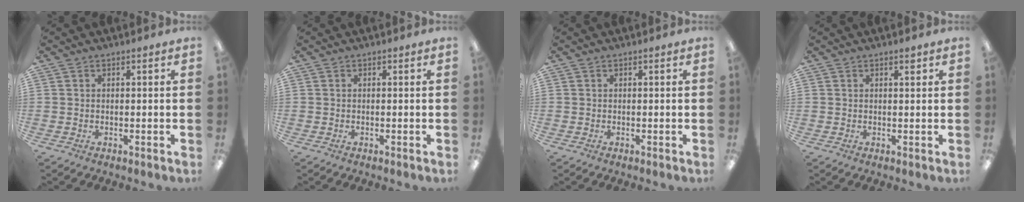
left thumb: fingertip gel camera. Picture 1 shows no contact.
{"total": 0.0}
{"total": 0.0}
{"total": 1.4, "force": [1.0, 0.2, 1.0], "torque": [-0.013, -0.003, 0.014]}